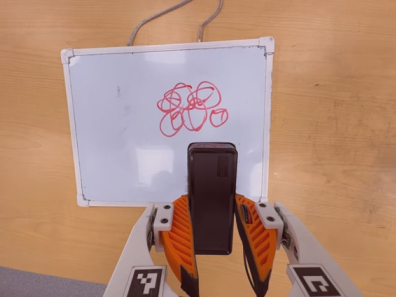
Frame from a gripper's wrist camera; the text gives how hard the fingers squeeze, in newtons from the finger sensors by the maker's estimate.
{"total": 4.2, "left": 2.8, "right": 5.6}